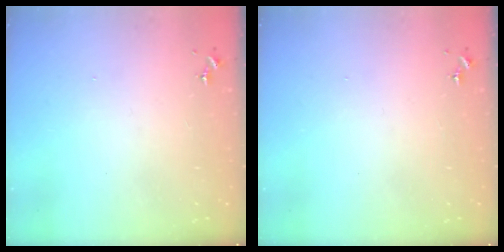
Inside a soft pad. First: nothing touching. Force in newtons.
{"total": 0.0}